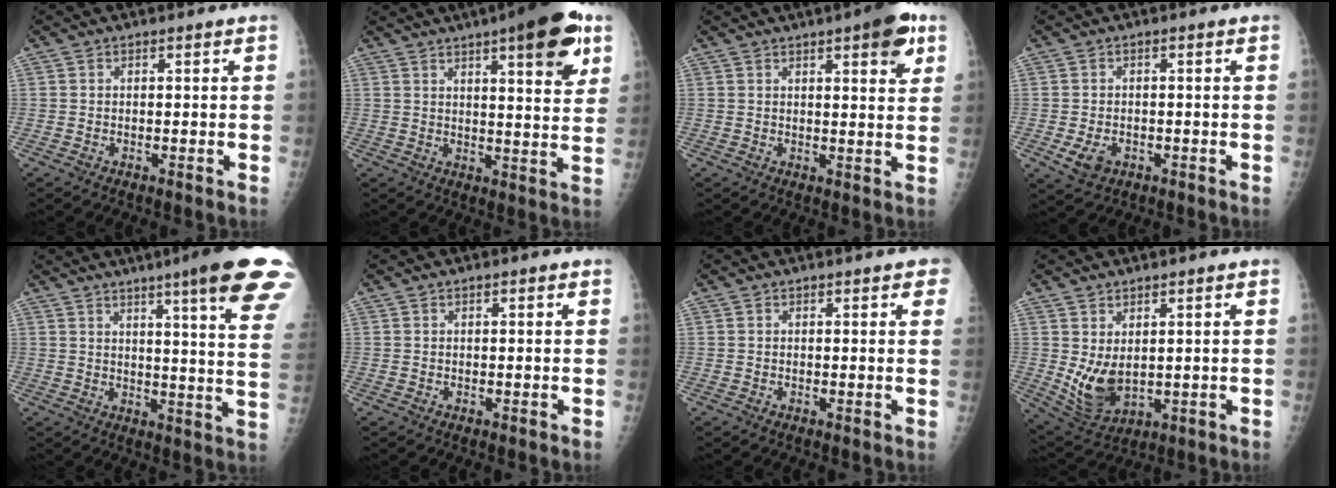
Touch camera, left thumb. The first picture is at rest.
{"total": 15.0, "force": [7.8, 3.8, 12.3], "torque": [-0.142, -0.026, 0.103]}
{"total": 7.9, "force": [4.1, 2.2, 6.4], "torque": [-0.068, -0.013, 0.047]}
{"total": 4.1, "force": [-1.5, 2.9, 2.4], "torque": [-0.041, 0.003, -0.018]}
{"total": 20.4, "force": [13.2, 1.3, 15.5], "torque": [-0.187, -0.062, 0.156]}
{"total": 0.7, "force": [0.3, 0.2, 0.6], "torque": [-0.011, 0.001, 0.004]}
{"total": 4.0, "force": [2.2, 1.2, 3.1], "torque": [-0.020, 0.004, 0.021]}
{"total": 7.9, "force": [1.0, 4.5, 6.4], "torque": [-0.108, -0.022, 0.041]}